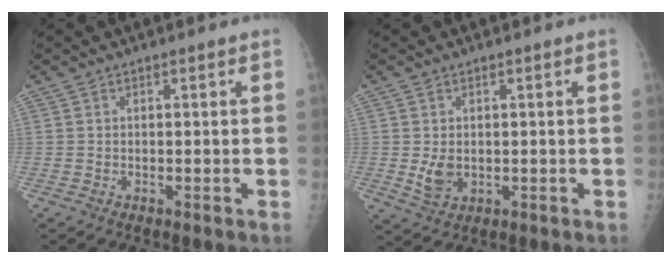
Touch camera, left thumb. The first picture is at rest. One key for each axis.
{"total": 3.6, "fx": -0.1, "fy": 2.6, "fz": 2.5, "tx": -0.041, "ty": -0.009, "tz": 0.008}